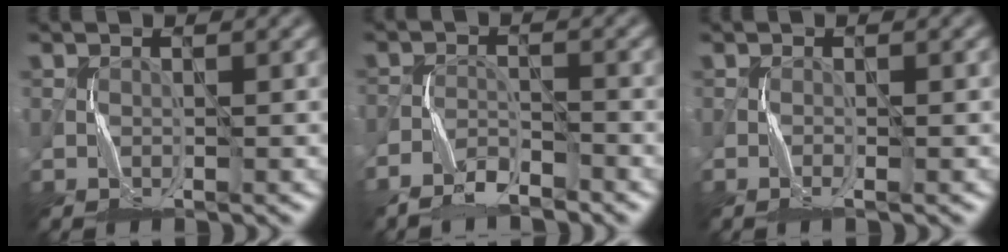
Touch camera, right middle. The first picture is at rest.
{"total": 3.5, "force": [-3.2, 1.1, 1.1], "torque": [-0.023, -0.001, -0.064]}
{"total": 0.9, "force": [-0.5, 0.0, 0.8], "torque": [-0.015, 0.000, -0.010]}